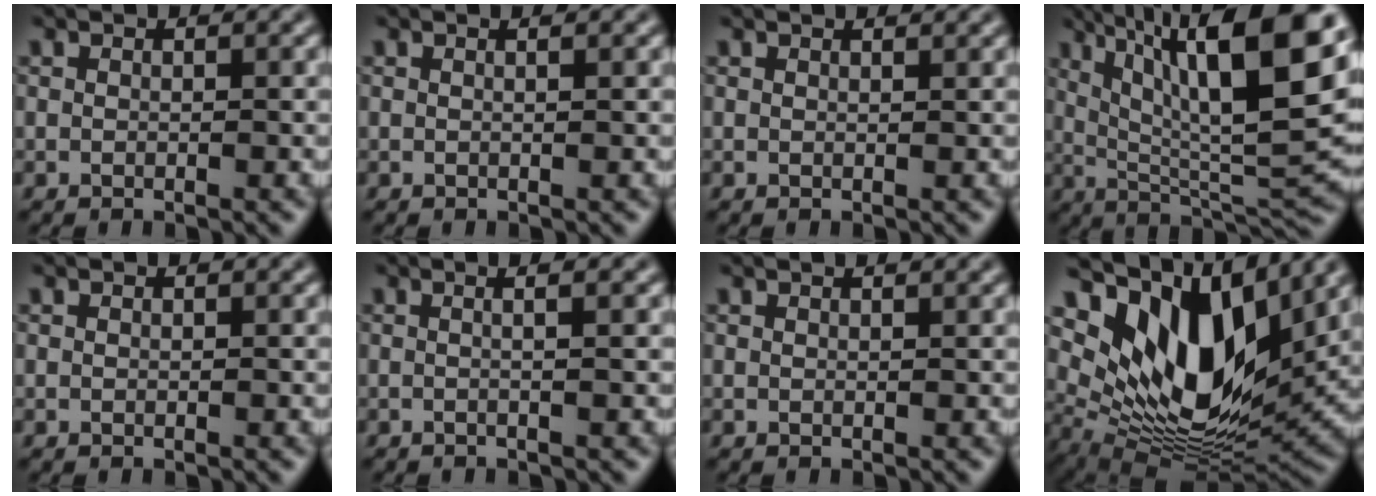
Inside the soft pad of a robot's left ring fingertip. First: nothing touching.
{"total": 0.9, "force": [0.5, 0.4, 0.7], "torque": [-0.004, 0.003, -0.003]}
{"total": 1.5, "force": [1.3, 0.5, 0.5], "torque": [0.001, 0.006, 0.004]}
{"total": 14.1, "force": [5.3, 4.3, 12.3], "torque": [-0.198, 0.007, 0.094]}
{"total": 0.0}
{"total": 1.6, "force": [0.1, 0.3, 1.6], "torque": [-0.027, 0.009, -0.007]}
{"total": 1.2, "force": [1.0, 0.4, 0.5], "torque": [0.003, 0.003, 0.001]}
{"total": 12.5, "force": [5.7, 6.6, 9.0], "torque": [-0.169, -0.007, 0.119]}